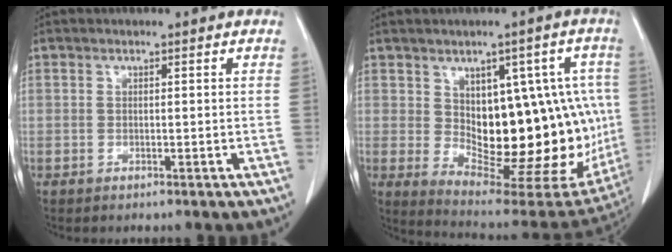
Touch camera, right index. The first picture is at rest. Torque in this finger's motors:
{"motor_torque": [1.26, 0.60, 0.71, 0.10]}